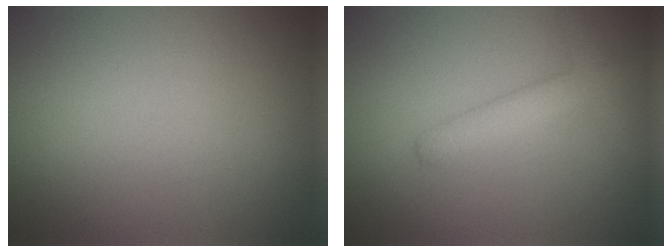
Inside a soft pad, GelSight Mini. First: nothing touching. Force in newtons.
{"total": 2.7, "press": 2.7, "slide": 0.1}